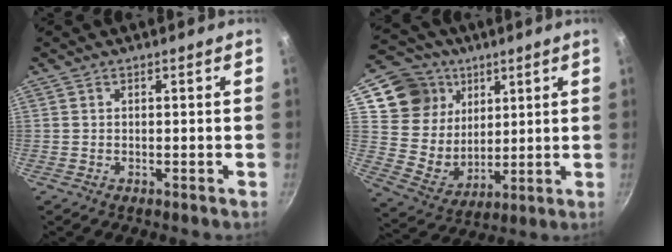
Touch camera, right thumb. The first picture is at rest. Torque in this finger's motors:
{"motor_torque": [-0.98, 1.20, 0.18, -0.30, -0.01]}